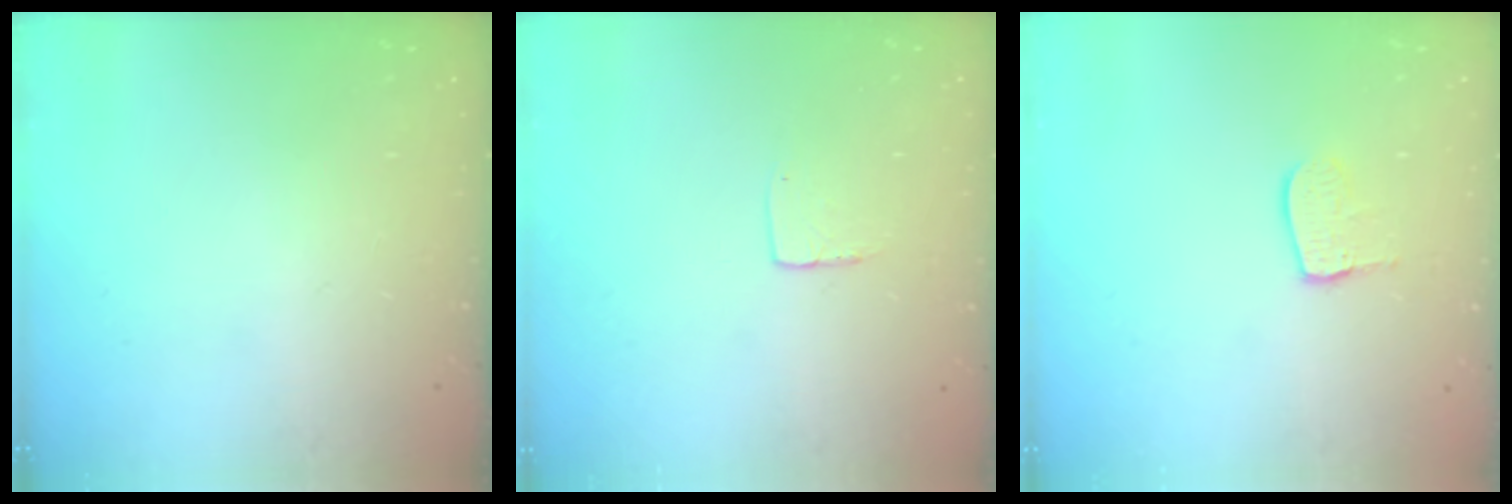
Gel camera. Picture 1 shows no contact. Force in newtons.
{"total": 4.5, "press": 4.5, "slide": 0.3}
{"total": 8.2, "press": 8.2, "slide": 0.7}